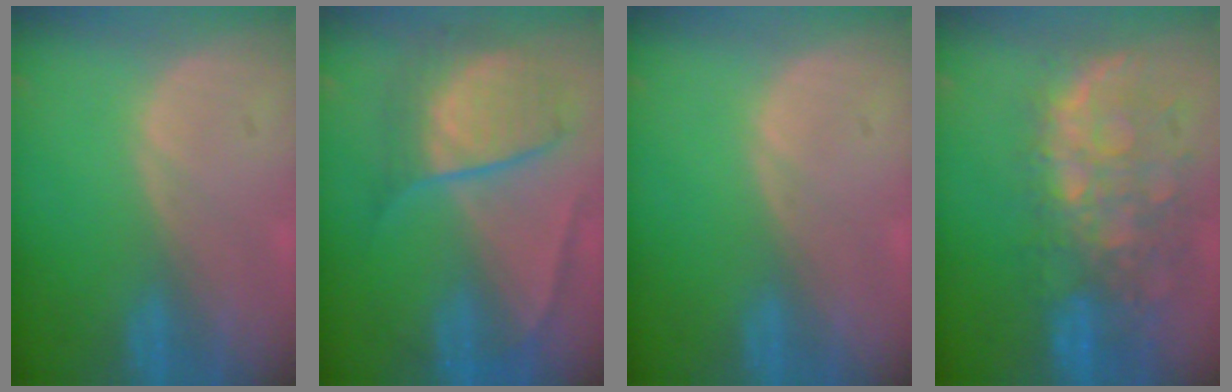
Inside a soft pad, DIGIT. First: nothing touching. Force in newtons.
{"total": 7.9, "press": 7.9, "slide": 0.6}
{"total": 0.0}
{"total": 11.1, "press": 9.7, "slide": 5.4}